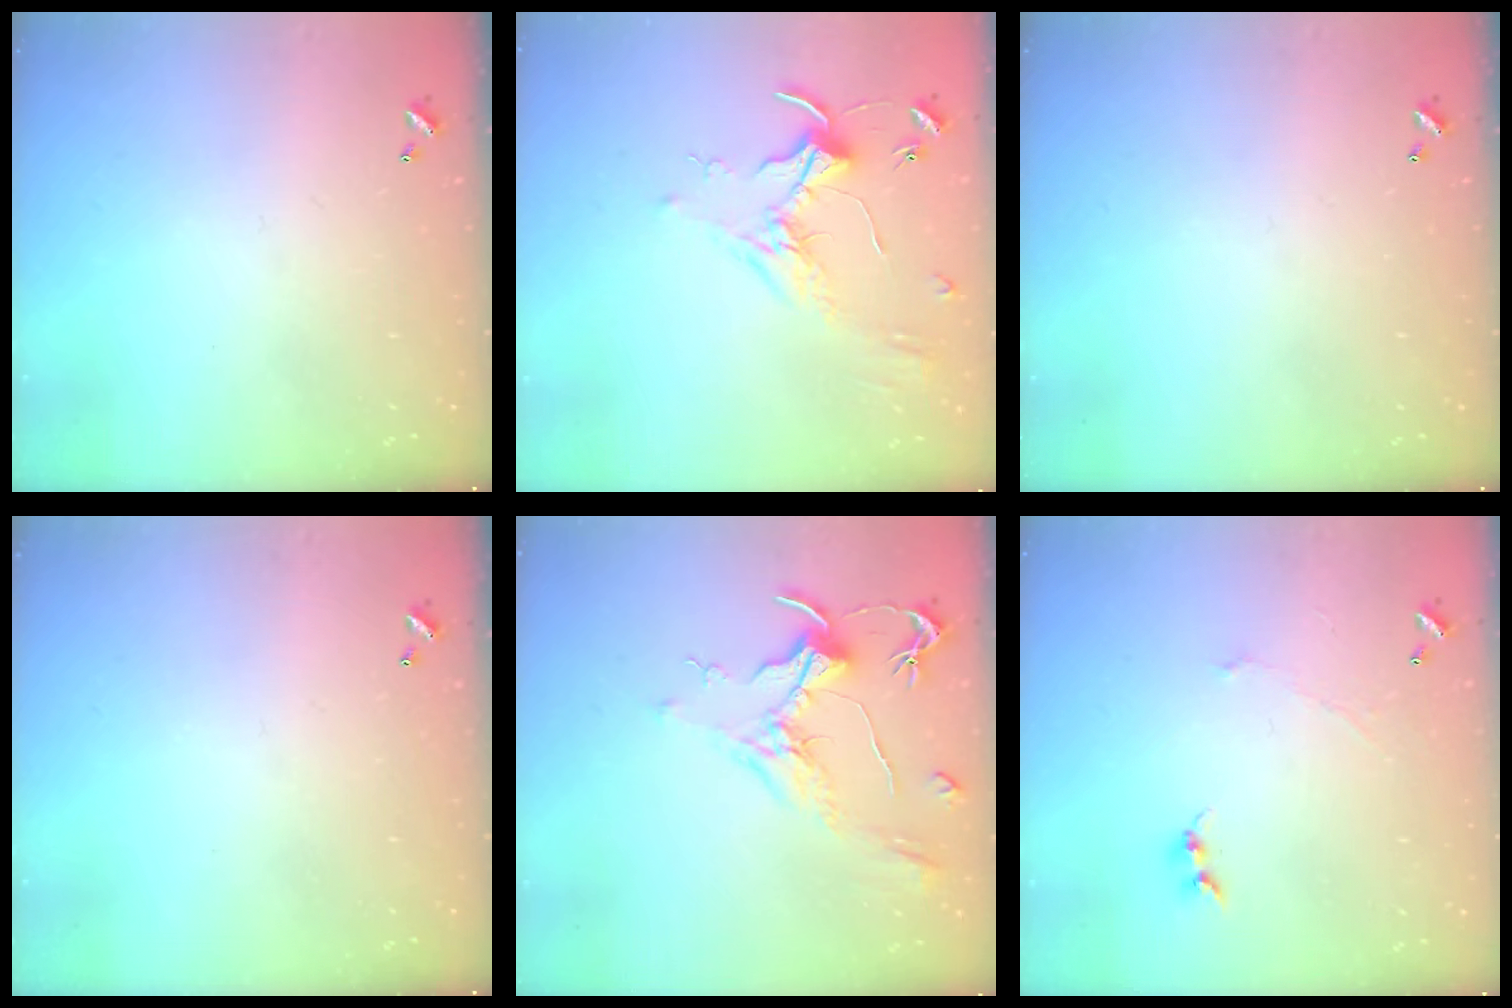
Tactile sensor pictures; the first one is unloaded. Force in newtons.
{"total": 1.6, "press": 1.6, "slide": 0.4}
{"total": 0.0}
{"total": 0.0}
{"total": 2.1, "press": 2.0, "slide": 0.8}
{"total": 0.0}